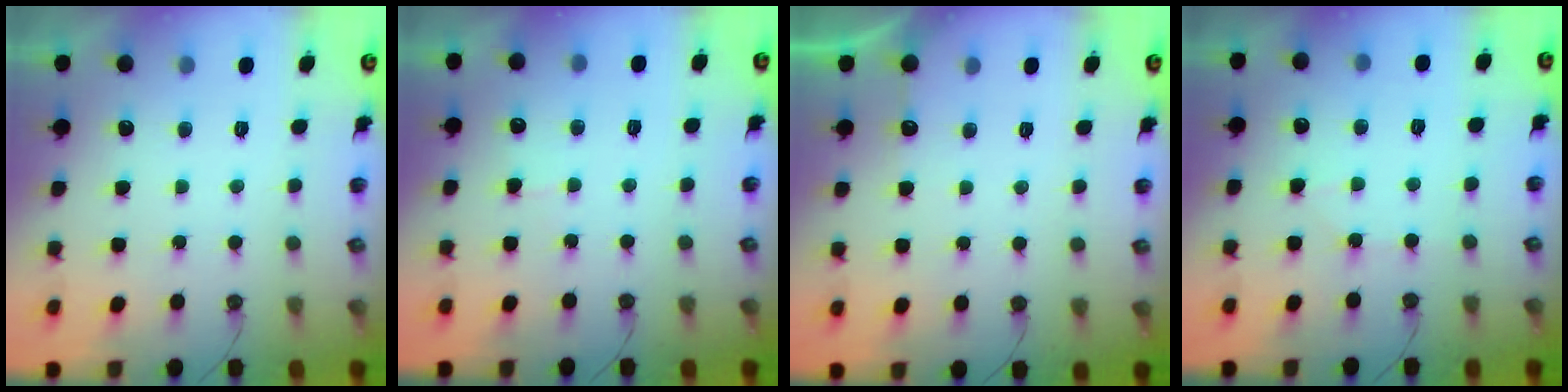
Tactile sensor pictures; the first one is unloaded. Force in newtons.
{"total": 4.5, "press": 4.5, "slide": 0.6}
{"total": 3.1, "press": 3.1, "slide": 0.4}
{"total": 3.1, "press": 3.1, "slide": 0.5}